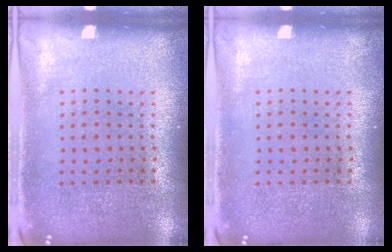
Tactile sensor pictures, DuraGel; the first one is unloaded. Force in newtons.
{"total": 0.0}